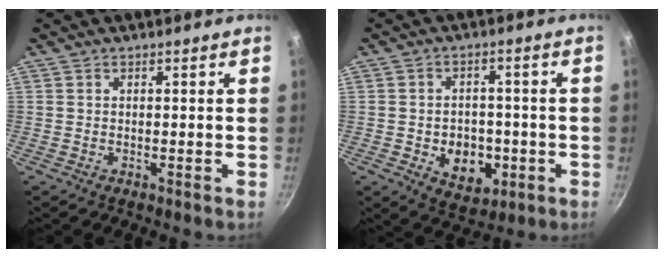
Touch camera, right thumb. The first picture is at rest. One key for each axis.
{"total": 9.3, "fx": -2.4, "fy": 6.9, "fz": 5.7, "tx": -0.050, "ty": 0.006, "tz": -0.026}